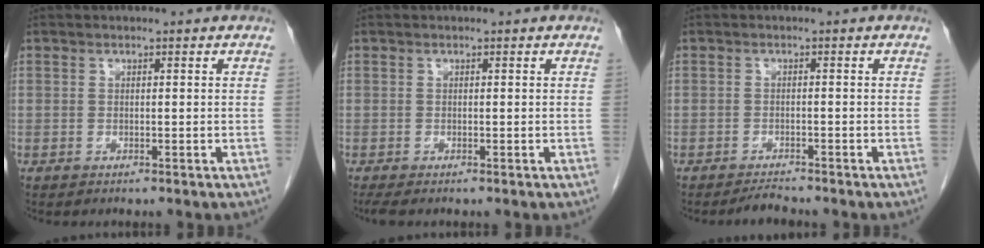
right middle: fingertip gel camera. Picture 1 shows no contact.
{"total": 1.4, "force": [-1.1, 0.1, 0.8], "torque": [-0.012, -0.005, -0.018]}
{"total": 1.7, "force": [-1.6, -0.2, 0.3], "torque": [-0.012, -0.011, -0.026]}